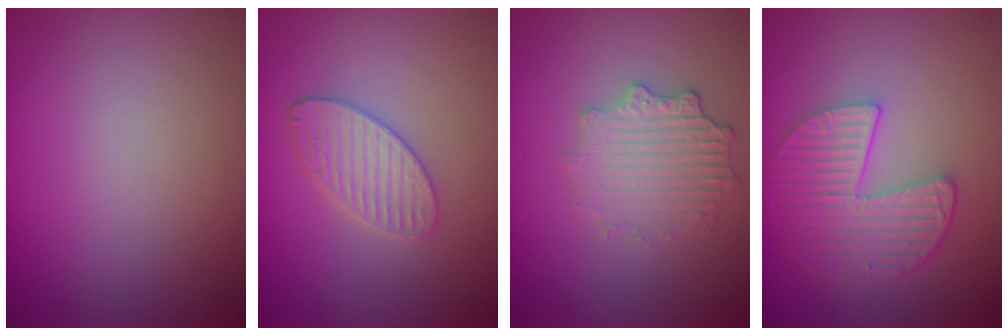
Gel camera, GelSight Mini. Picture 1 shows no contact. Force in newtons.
{"total": 3.0, "press": 3.0, "slide": 0.2}
{"total": 2.7, "press": 2.6, "slide": 0.8}
{"total": 5.4, "press": 4.0, "slide": 3.7}